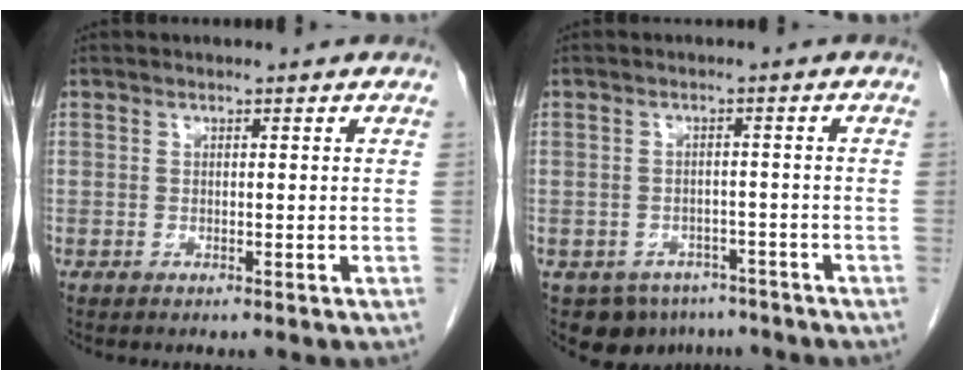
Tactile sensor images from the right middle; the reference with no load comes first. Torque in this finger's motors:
{"motor_torque": [0.02, -0.01, -0.06, 0.00]}